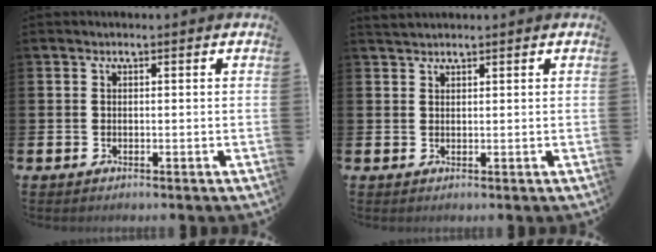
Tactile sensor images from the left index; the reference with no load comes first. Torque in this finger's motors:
{"motor_torque": [0.06, 0.01, -0.01, 0.00]}